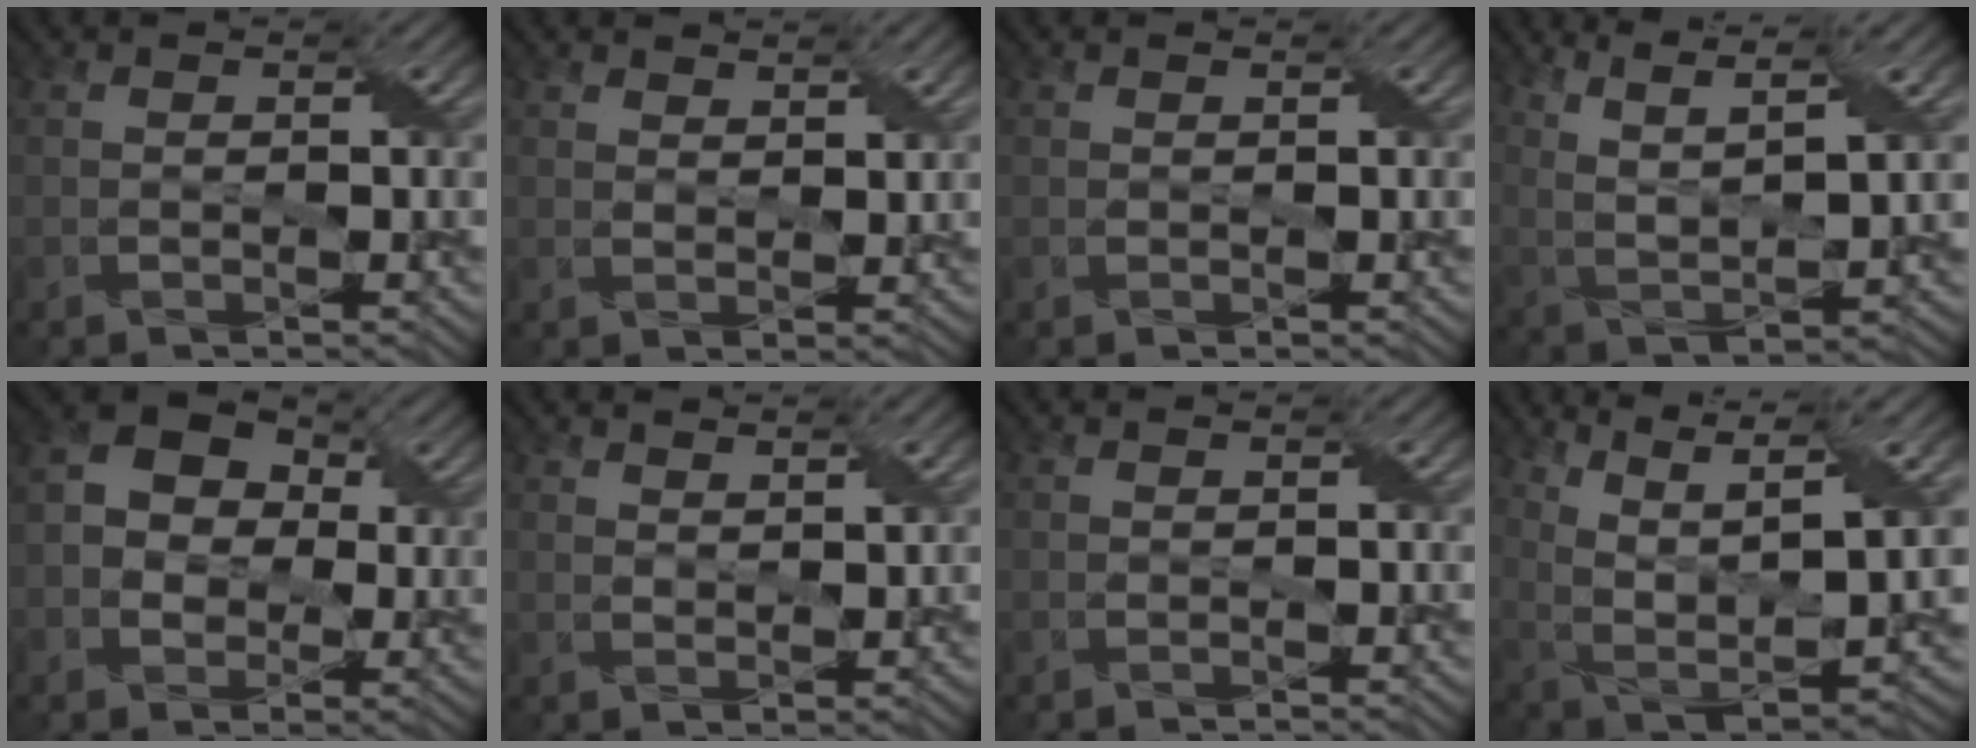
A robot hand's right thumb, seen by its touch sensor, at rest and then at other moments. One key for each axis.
{"total": 1.7, "fx": 1.5, "fy": 0.5, "fz": 0.6, "tx": -0.015, "ty": -0.001, "tz": 0.033}
{"total": 0.0}
{"total": 8.2, "fx": 5.4, "fy": 1.6, "fz": 5.9, "tx": -0.135, "ty": 0.003, "tz": 0.107}
{"total": 7.5, "fx": 1.0, "fy": 5.9, "fz": 4.5, "tx": -0.104, "ty": 0.009, "tz": 0.008}
{"total": 1.6, "fx": 1.4, "fy": 0.2, "fz": 0.7, "tx": -0.017, "ty": -0.001, "tz": 0.030}
{"total": 0.0}
{"total": 11.1, "fx": 5.7, "fy": 3.1, "fz": 8.9, "tx": -0.200, "ty": 0.005, "tz": 0.114}